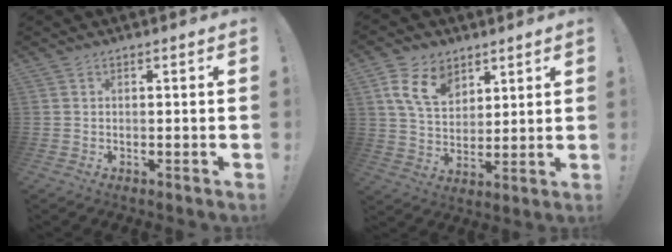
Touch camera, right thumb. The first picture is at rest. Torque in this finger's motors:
{"motor_torque": [1.13, 1.19, 0.10, 0.16, 0.28]}